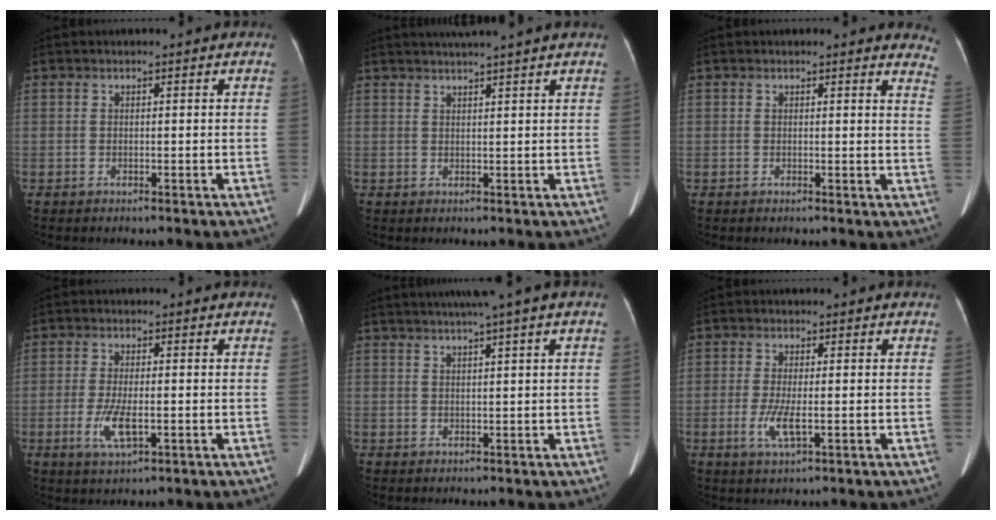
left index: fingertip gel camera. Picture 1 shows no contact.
{"total": 5.8, "force": [5.0, -1.0, 2.8], "torque": [-0.039, 0.022, 0.067]}
{"total": 4.9, "force": [4.8, 0.7, 0.8], "torque": [0.005, -0.025, 0.016]}
{"total": 5.2, "force": [-1.4, 1.5, 4.7], "torque": [-0.102, -0.008, -0.022]}
{"total": 6.4, "force": [4.2, -1.0, 4.7], "torque": [-0.070, 0.026, 0.061]}
{"total": 4.1, "force": [-1.1, 0.9, 3.9], "torque": [-0.086, -0.007, -0.016]}